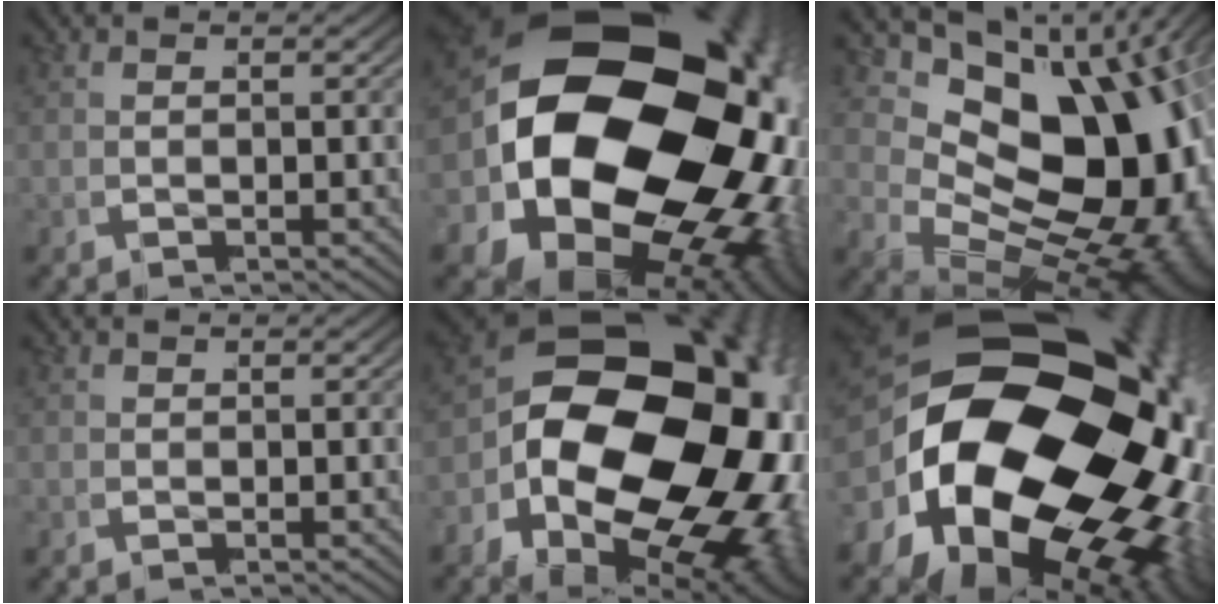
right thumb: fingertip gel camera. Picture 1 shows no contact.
{"total": 38.6, "force": [-0.6, 27.0, 27.7], "torque": [-0.458, -0.095, 0.020]}
{"total": 18.6, "force": [-0.3, 12.3, 14.0], "torque": [-0.228, -0.063, 0.028]}
{"total": 0.0}
{"total": 29.8, "force": [0.1, 20.5, 21.7], "torque": [-0.326, -0.074, 0.024]}
{"total": 37.8, "force": [-0.7, 26.6, 26.9], "torque": [-0.427, -0.075, 0.009]}